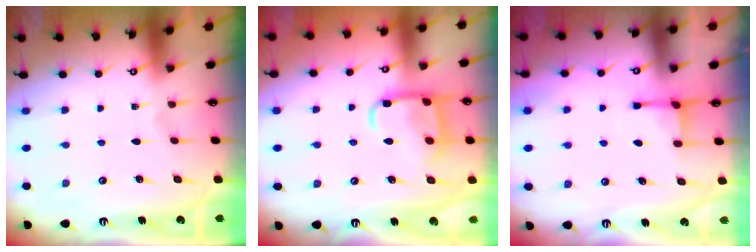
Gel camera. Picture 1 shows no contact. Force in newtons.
{"total": 12.1, "press": 12.1, "slide": 1.1}
{"total": 2.4, "press": 2.4, "slide": 0.3}